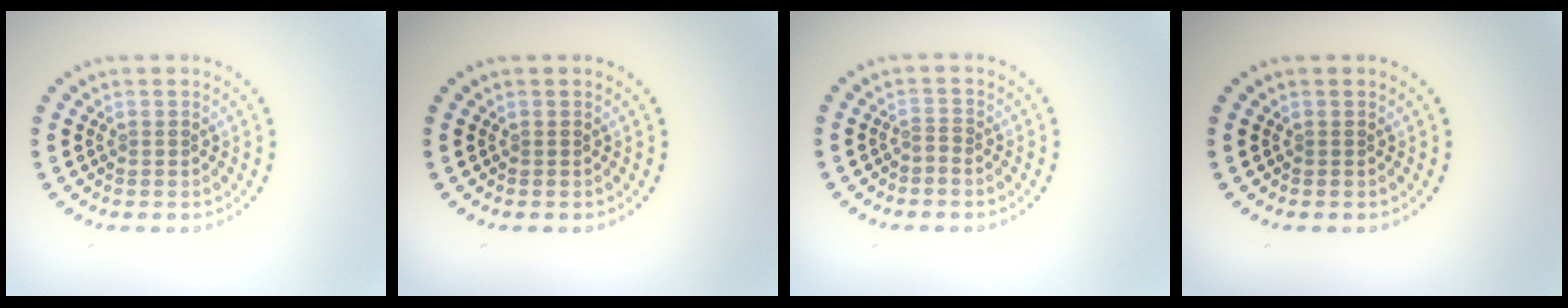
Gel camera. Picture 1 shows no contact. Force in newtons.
{"total": 0.0}
{"total": 0.5, "press": 0.2, "slide": 0.5}
{"total": 0.0}